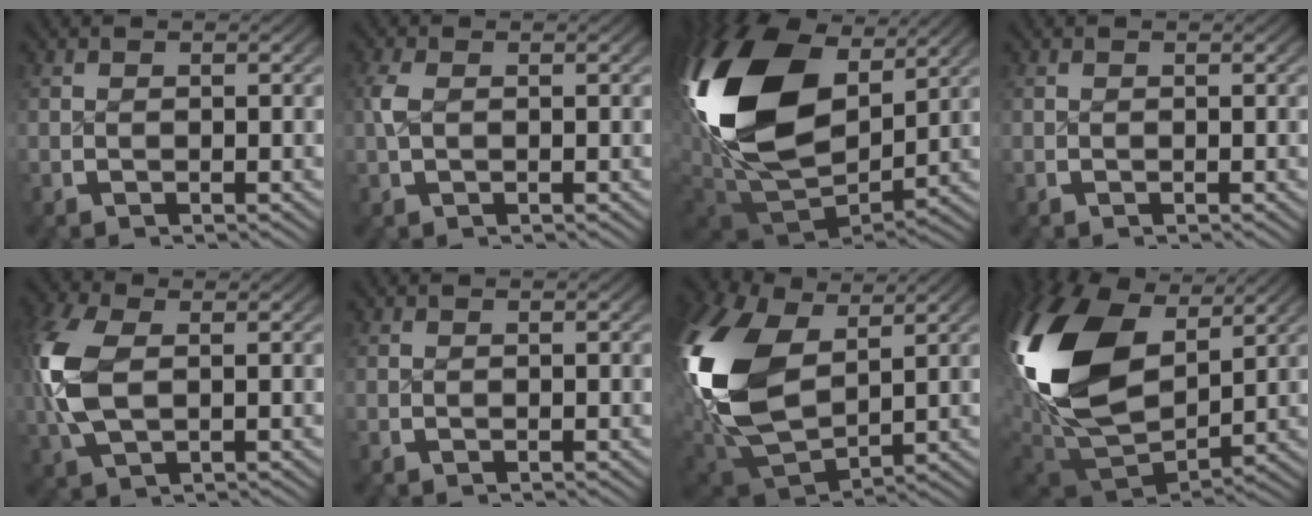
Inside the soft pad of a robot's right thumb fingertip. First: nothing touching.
{"total": 1.3, "force": [0.4, 0.6, 1.1], "torque": [-0.039, 0.000, 0.012]}
{"total": 20.0, "force": [2.5, 12.1, 15.7], "torque": [-0.368, -0.057, 0.076]}
{"total": 0.0}
{"total": 6.7, "force": [1.0, 4.2, 5.0], "torque": [-0.158, -0.013, 0.035]}
{"total": 0.0}
{"total": 15.0, "force": [1.5, 10.0, 11.1], "torque": [-0.296, -0.051, 0.058]}
{"total": 17.7, "force": [2.5, 11.0, 13.7], "torque": [-0.332, -0.051, 0.071]}